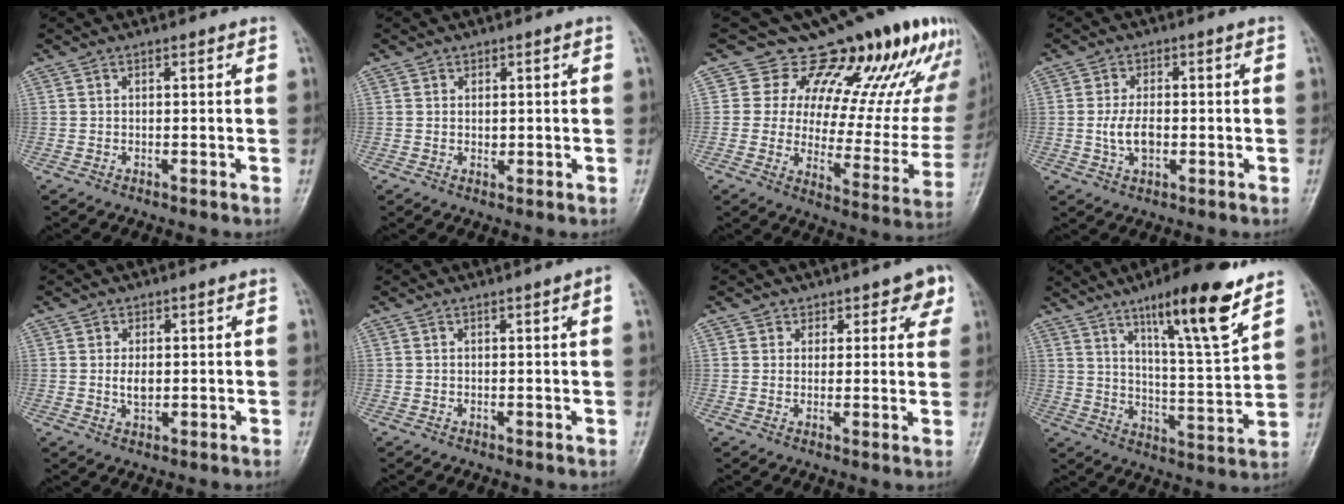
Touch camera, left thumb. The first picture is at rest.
{"total": 1.3, "force": [0.3, 1.1, 0.6], "torque": [-0.003, -0.002, 0.005]}
{"total": 22.6, "force": [15.7, 10.5, 12.4], "torque": [-0.111, -0.088, 0.198]}
{"total": 4.9, "force": [-0.7, 3.0, 3.9], "torque": [-0.071, 0.005, -0.014]}
{"total": 3.0, "force": [0.2, 2.0, 2.3], "torque": [-0.029, 0.002, 0.006]}
{"total": 1.9, "force": [0.7, -0.1, 1.7], "torque": [-0.028, 0.001, 0.009]}
{"total": 5.4, "force": [3.4, 3.9, 1.3], "torque": [0.038, -0.016, 0.037]}
{"total": 16.7, "force": [10.4, 2.5, 12.8], "torque": [-0.188, -0.061, 0.171]}